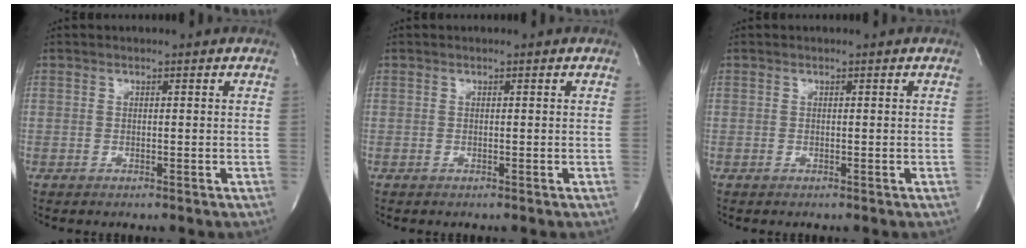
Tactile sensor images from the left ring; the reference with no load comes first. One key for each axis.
{"total": 0.0}
{"total": 0.0}